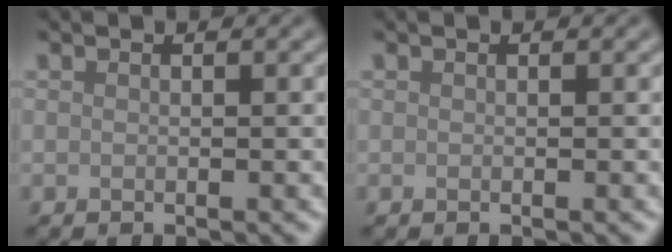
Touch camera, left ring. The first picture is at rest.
{"total": 0.0}